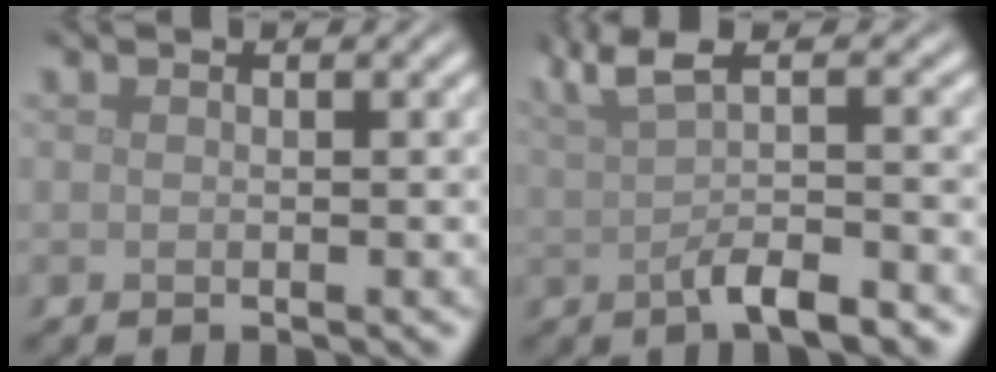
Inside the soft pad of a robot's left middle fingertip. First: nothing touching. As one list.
[{"total": 5.4, "force": [0.0, 1.6, 5.1], "torque": [-0.083, 0.004, -0.001]}]